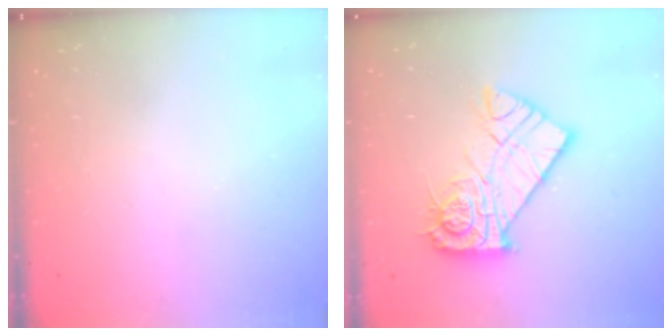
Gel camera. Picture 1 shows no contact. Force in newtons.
{"total": 14.4, "press": 14.4, "slide": 1.4}